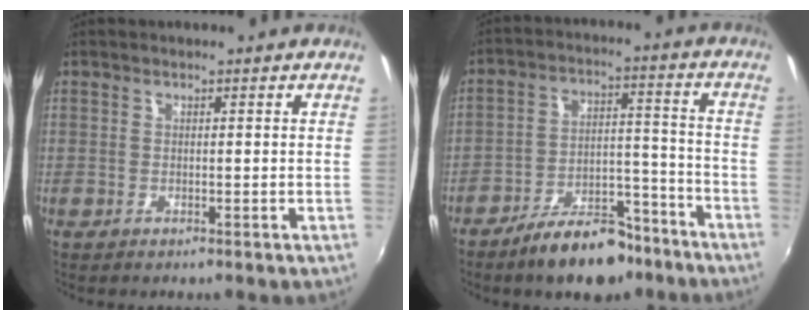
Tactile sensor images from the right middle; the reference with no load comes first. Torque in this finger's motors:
{"motor_torque": [0.93, -1.21, 0.03, 0.00]}